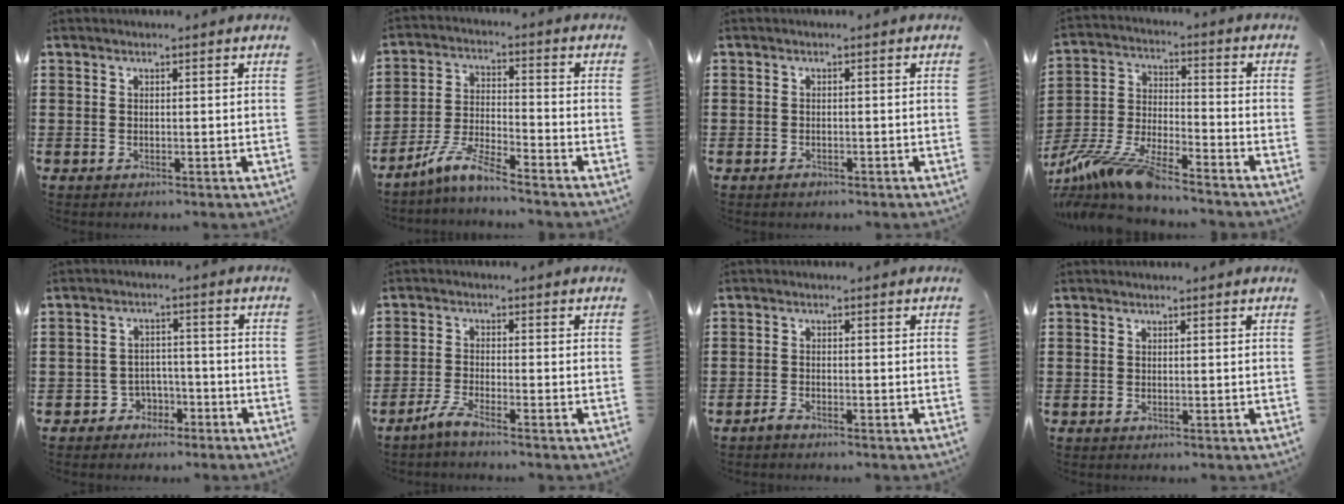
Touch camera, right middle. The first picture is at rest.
{"total": 7.3, "force": [-6.2, 0.6, 3.8], "torque": [-0.095, -0.009, -0.125]}
{"total": 1.0, "force": [-0.8, 0.6, 0.2], "torque": [-0.004, 0.001, -0.018]}
{"total": 10.1, "force": [-9.0, 0.4, 4.5], "torque": [-0.102, 0.000, -0.184]}
{"total": 3.3, "force": [-2.6, 1.9, 0.2], "torque": [-0.016, 0.008, -0.058]}
{"total": 3.0, "force": [-2.5, 0.1, 1.7], "torque": [-0.051, -0.003, -0.054]}
{"total": 1.5, "force": [-1.4, 0.3, 0.6], "torque": [-0.021, -0.002, -0.030]}
{"total": 0.0}